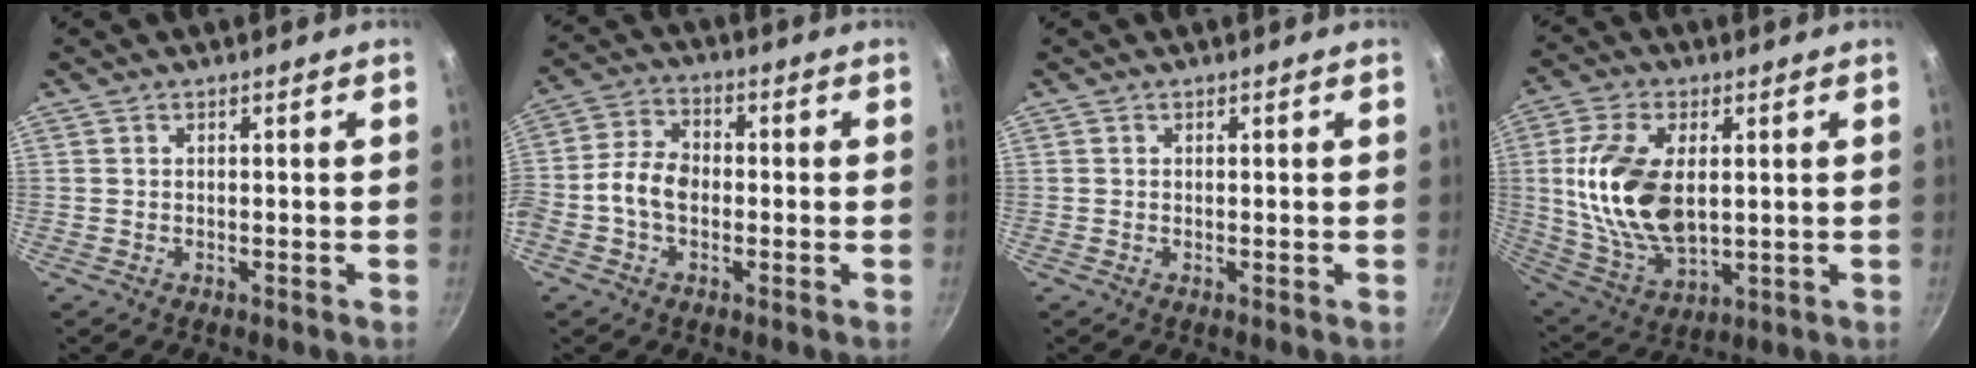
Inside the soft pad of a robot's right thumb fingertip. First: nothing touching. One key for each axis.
{"total": 7.6, "fx": -1.4, "fy": 5.3, "fz": 5.3, "tx": -0.089, "ty": 0.028, "tz": -0.040}
{"total": 0.0}
{"total": 16.9, "fx": 2.1, "fy": 9.5, "fz": 13.8, "tx": -0.257, "ty": -0.011, "tz": 0.049}